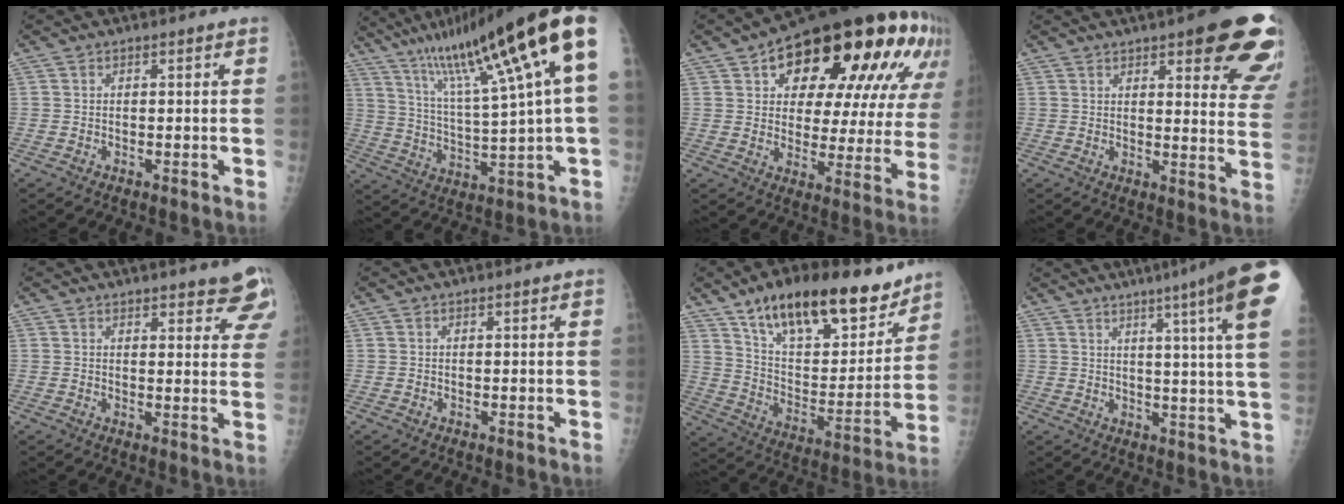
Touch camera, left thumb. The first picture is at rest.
{"total": 21.3, "force": [10.7, 0.8, 18.5], "torque": [-0.291, -0.015, 0.175]}
{"total": 29.7, "force": [14.0, 13.5, 22.5], "torque": [-0.273, 0.012, 0.196]}
{"total": 18.6, "force": [10.5, 5.2, 14.4], "torque": [-0.142, -0.041, 0.116]}
{"total": 9.4, "force": [7.0, 3.0, 5.5], "torque": [-0.033, -0.030, 0.075]}
{"total": 0.0}
{"total": 24.1, "force": [16.5, 10.0, 14.4], "torque": [-0.188, -0.060, 0.272]}
{"total": 17.9, "force": [10.0, -0.3, 14.9], "torque": [-0.192, -0.041, 0.105]}